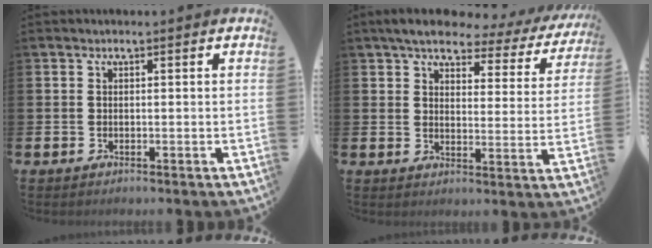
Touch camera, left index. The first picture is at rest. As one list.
[{"total": 4.6, "force": [3.8, 1.8, 1.9], "torque": [-0.054, -0.025, 0.057]}]